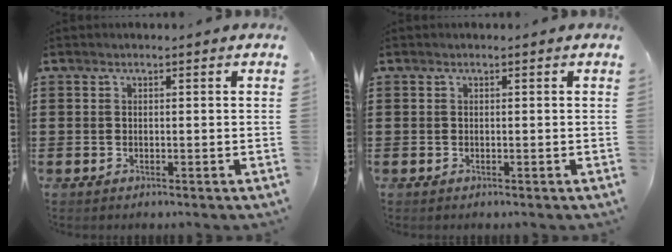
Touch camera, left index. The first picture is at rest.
{"total": 0.0}